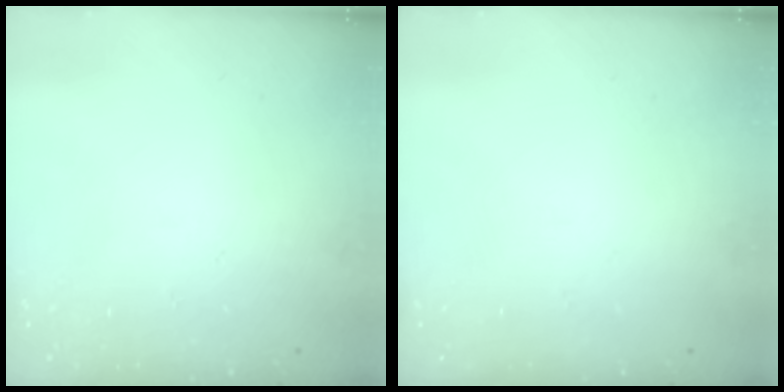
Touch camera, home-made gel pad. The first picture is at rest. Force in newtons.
{"total": 0.0}